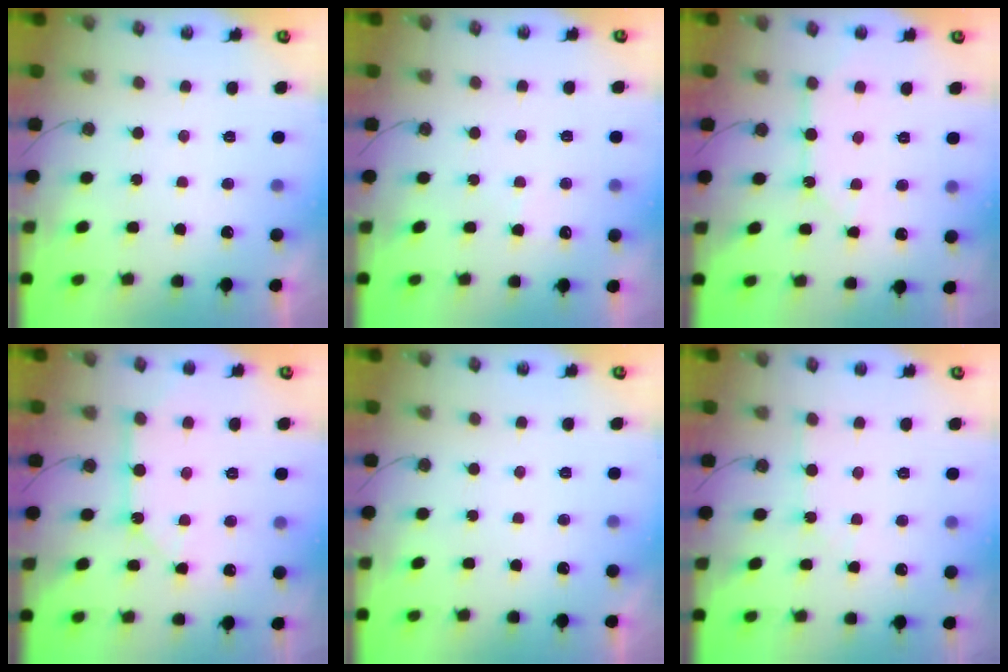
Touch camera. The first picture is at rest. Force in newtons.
{"total": 5.2, "press": 5.1, "slide": 0.7}
{"total": 9.9, "press": 9.9, "slide": 0.9}
{"total": 11.5, "press": 11.4, "slide": 1.2}
{"total": 0.0}
{"total": 2.0, "press": 2.0, "slide": 0.2}